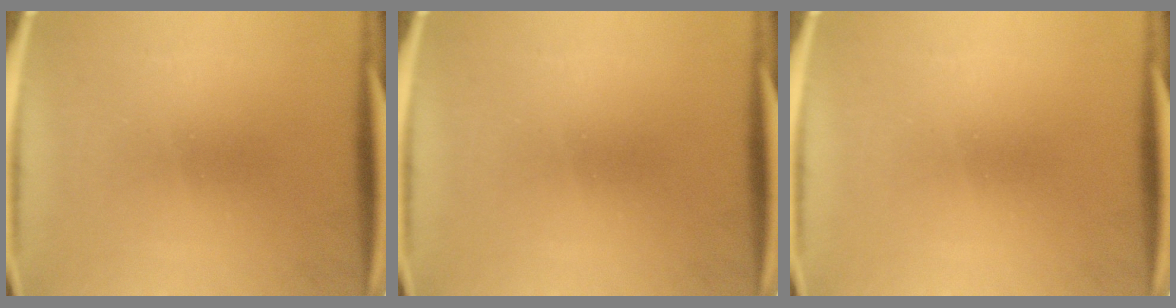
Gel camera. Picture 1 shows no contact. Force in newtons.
{"total": 0.0}
{"total": 0.0}